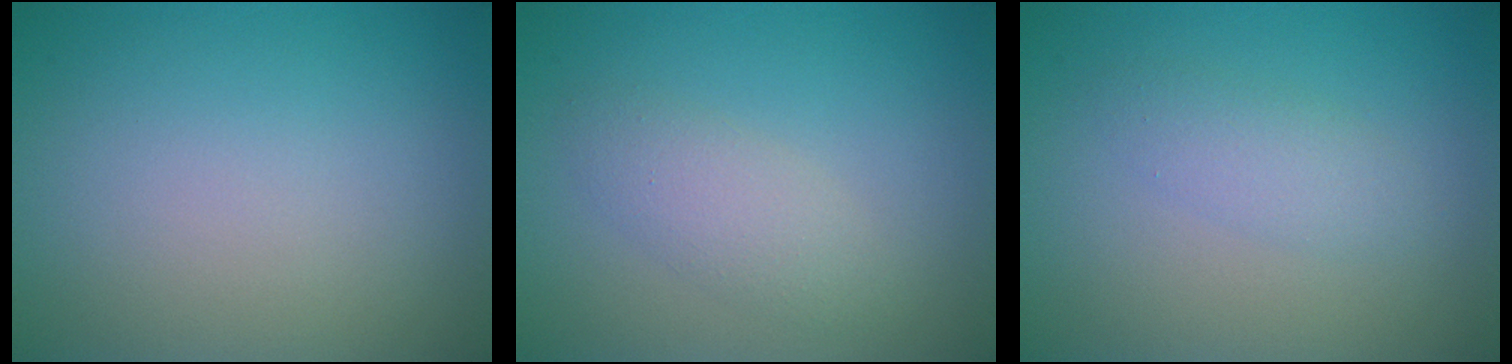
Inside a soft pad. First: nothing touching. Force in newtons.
{"total": 2.4, "press": 2.4, "slide": 0.1}
{"total": 1.9, "press": 1.9, "slide": 0.1}